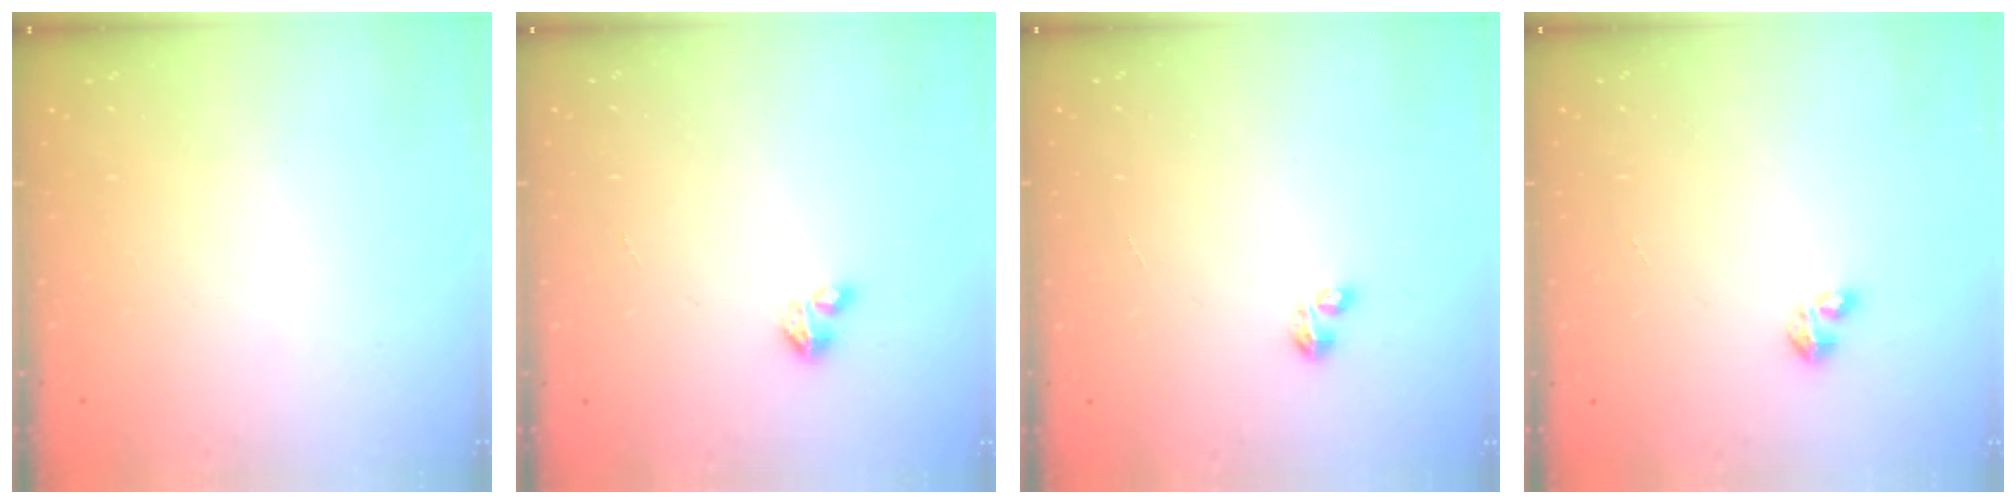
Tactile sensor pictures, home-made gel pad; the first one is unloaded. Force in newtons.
{"total": 2.1, "press": 2.1, "slide": 0.2}
{"total": 2.4, "press": 2.4, "slide": 0.3}
{"total": 2.9, "press": 2.9, "slide": 0.5}